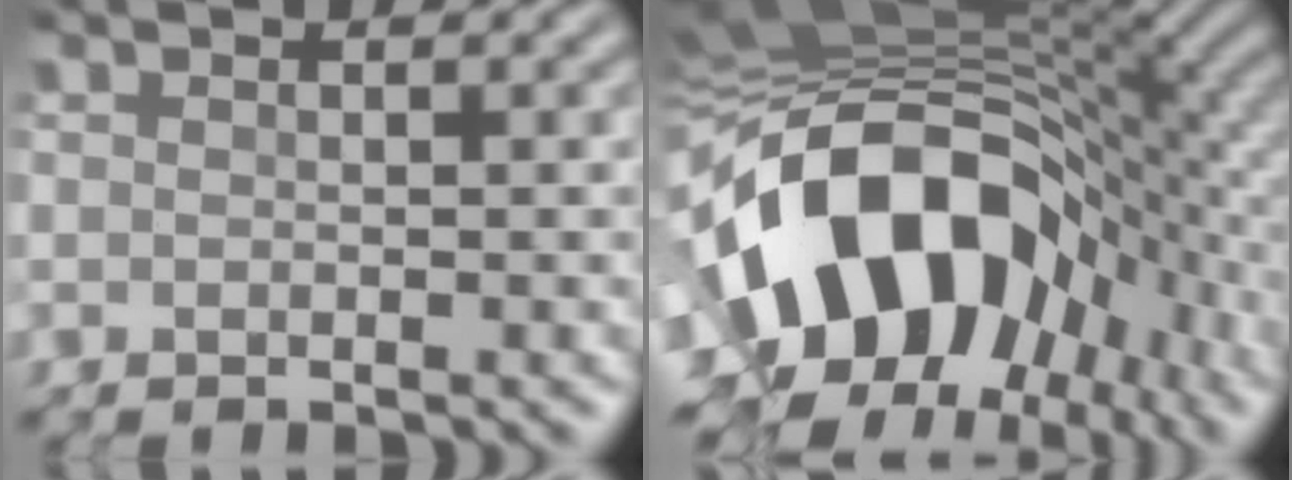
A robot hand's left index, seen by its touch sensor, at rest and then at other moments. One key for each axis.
{"total": 17.8, "fx": -3.7, "fy": 11.6, "fz": 13.0, "tx": -0.235, "ty": 0.006, "tz": -0.068}